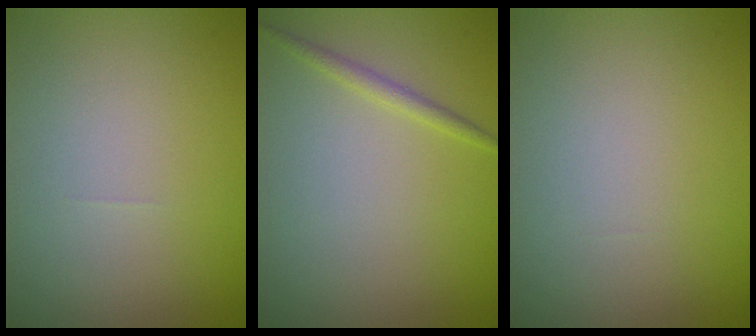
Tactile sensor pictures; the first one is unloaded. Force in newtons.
{"total": 1.1, "press": 1.1, "slide": 0.1}
{"total": 0.0}